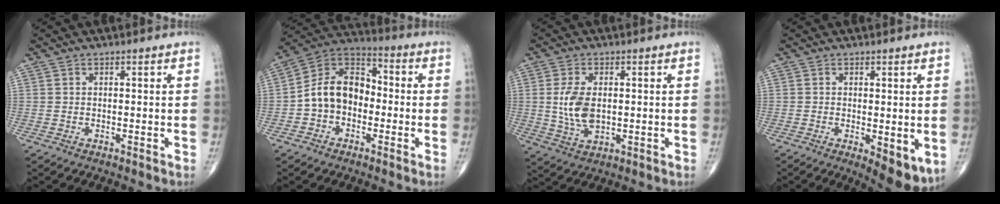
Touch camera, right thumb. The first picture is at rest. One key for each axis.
{"total": 12.3, "fx": -1.9, "fy": 9.0, "fz": 8.1, "tx": -0.116, "ty": 0.043, "tz": -0.051}
{"total": 7.7, "fx": 0.4, "fy": 4.3, "fz": 6.4, "tx": -0.130, "ty": -0.007, "tz": 0.013}
{"total": 6.8, "fx": -1.3, "fy": 2.4, "fz": 6.2, "tx": -0.084, "ty": -0.021, "tz": -0.014}